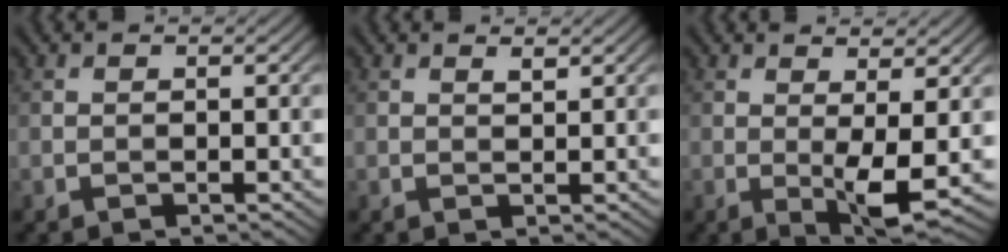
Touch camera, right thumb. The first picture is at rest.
{"total": 0.9, "force": [0.7, 0.2, 0.5], "torque": [-0.014, -0.002, 0.014]}
{"total": 4.9, "force": [0.0, 0.9, 4.8], "torque": [-0.092, -0.007, 0.003]}